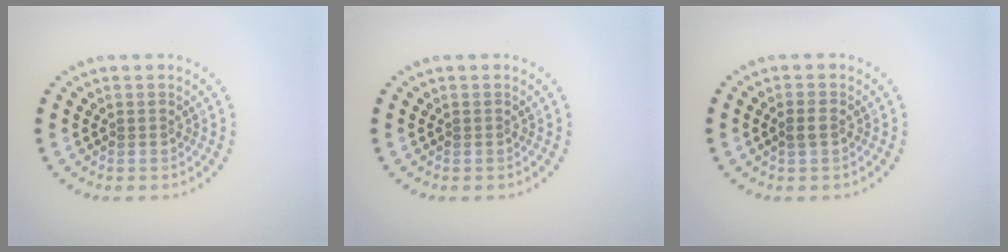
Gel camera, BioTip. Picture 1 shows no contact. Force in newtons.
{"total": 0.0}
{"total": 1.2, "press": 1.2, "slide": 0.2}